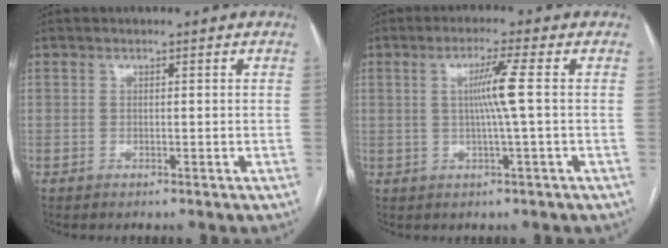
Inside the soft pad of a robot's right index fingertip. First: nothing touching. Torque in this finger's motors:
{"motor_torque": [0.42, 0.08, 0.17, 0.08]}